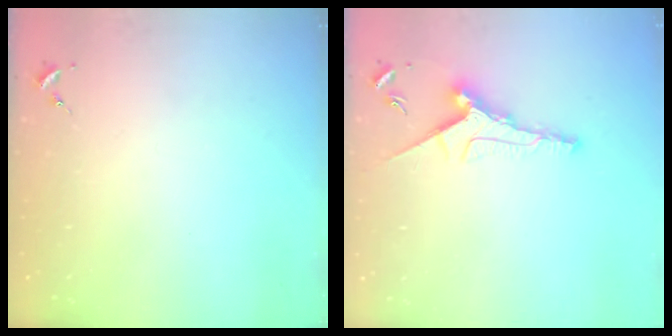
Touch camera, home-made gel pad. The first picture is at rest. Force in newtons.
{"total": 9.6, "press": 9.6, "slide": 0.1}